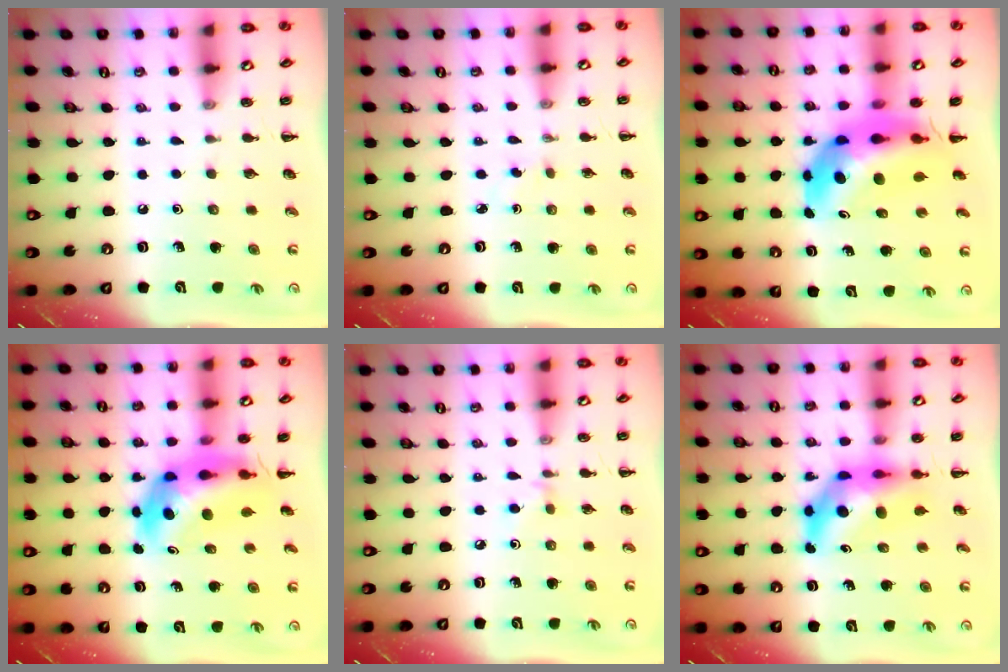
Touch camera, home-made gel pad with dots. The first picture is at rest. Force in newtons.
{"total": 0.9, "press": 0.7, "slide": 0.5}
{"total": 11.3, "press": 10.8, "slide": 3.5}
{"total": 7.7, "press": 7.2, "slide": 2.5}
{"total": 2.9, "press": 2.8, "slide": 0.9}
{"total": 9.9, "press": 9.3, "slide": 3.5}